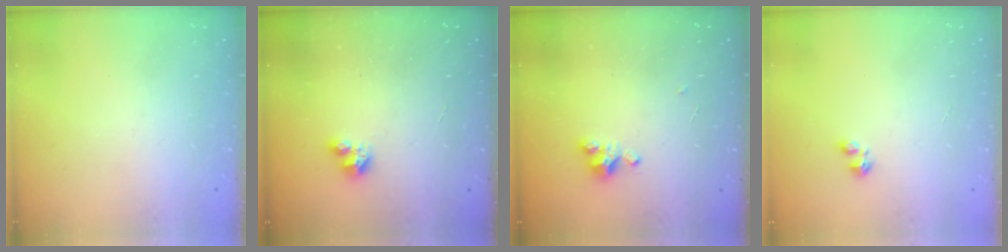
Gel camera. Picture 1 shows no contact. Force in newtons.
{"total": 3.1, "press": 3.1, "slide": 0.3}
{"total": 5.5, "press": 5.5, "slide": 0.4}
{"total": 1.5, "press": 1.5, "slide": 0.3}